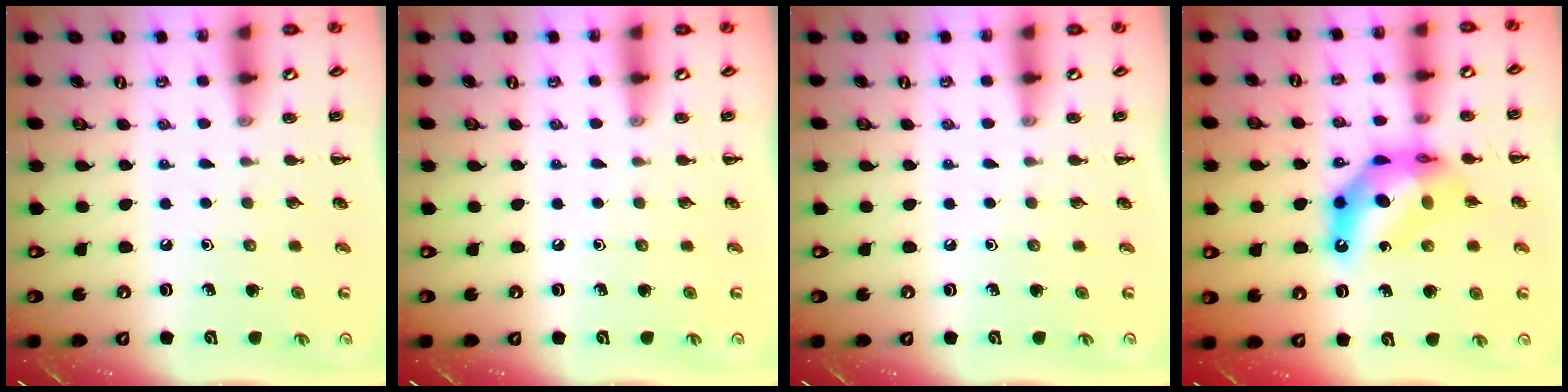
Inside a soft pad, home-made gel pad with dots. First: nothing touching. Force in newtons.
{"total": 0.0}
{"total": 0.0}
{"total": 13.0, "press": 12.5, "slide": 3.8}